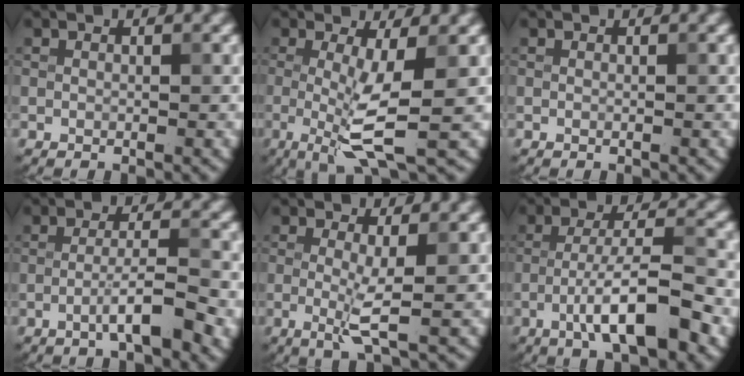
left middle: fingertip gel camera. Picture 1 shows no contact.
{"total": 5.5, "force": [-0.6, 1.2, 5.3], "torque": [-0.100, -0.013, -0.013]}
{"total": 0.0}
{"total": 4.2, "force": [-1.8, 0.6, 3.8], "torque": [-0.064, 0.009, -0.035]}
{"total": 2.9, "force": [-0.2, 0.3, 2.9], "torque": [-0.060, -0.011, -0.005]}
{"total": 7.5, "force": [-3.0, 1.5, 6.7], "torque": [-0.110, 0.011, -0.054]}